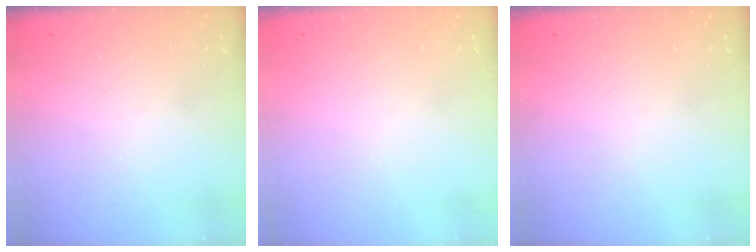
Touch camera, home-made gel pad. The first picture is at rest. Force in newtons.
{"total": 0.0}
{"total": 0.0}